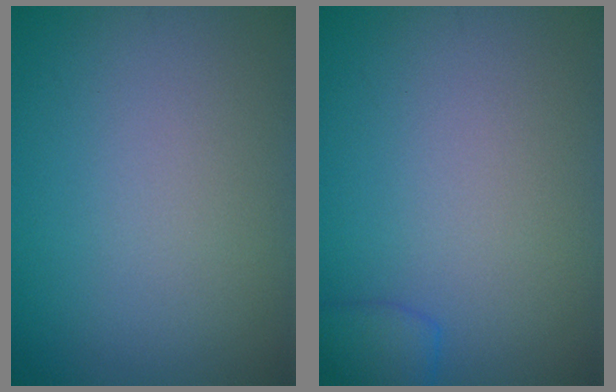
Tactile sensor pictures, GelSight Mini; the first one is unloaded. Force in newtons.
{"total": 2.2, "press": 2.2, "slide": 0.1}